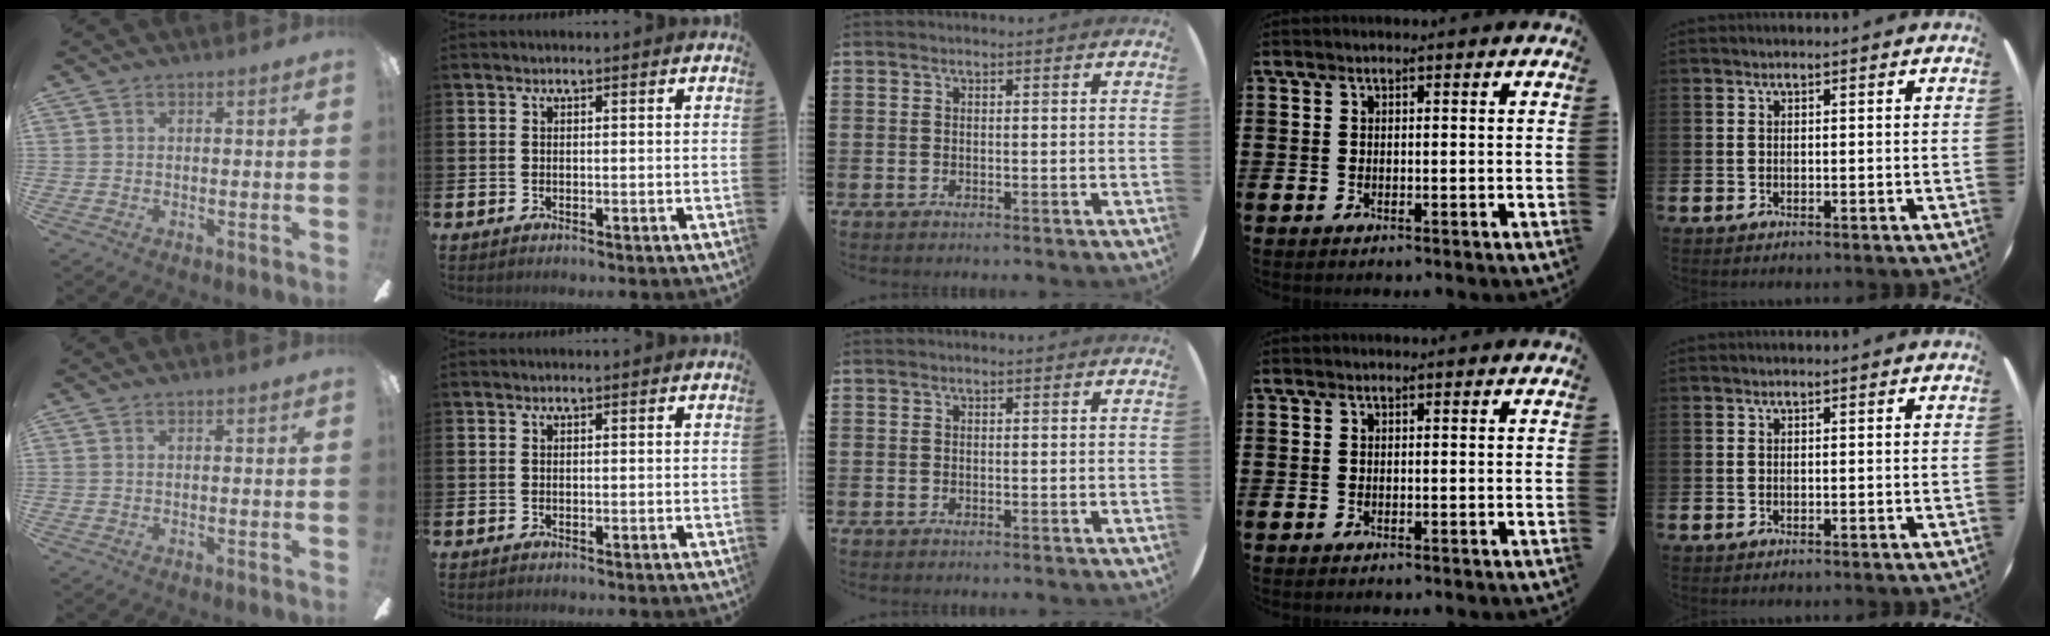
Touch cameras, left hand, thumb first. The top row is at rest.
{}